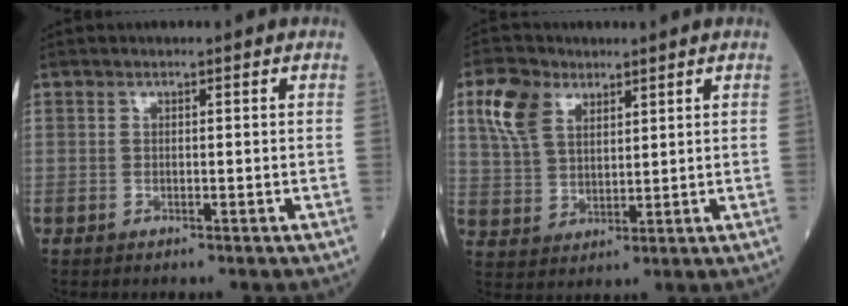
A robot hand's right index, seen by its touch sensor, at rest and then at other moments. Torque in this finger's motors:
{"motor_torque": [0.40, 0.27, 0.12, 0.07]}